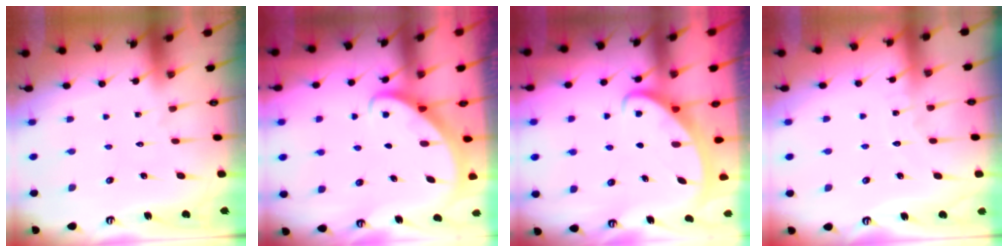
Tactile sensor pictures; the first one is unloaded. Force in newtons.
{"total": 2.7, "press": 2.7, "slide": 0.2}
{"total": 2.5, "press": 2.5, "slide": 0.3}
{"total": 4.4, "press": 4.3, "slide": 0.5}